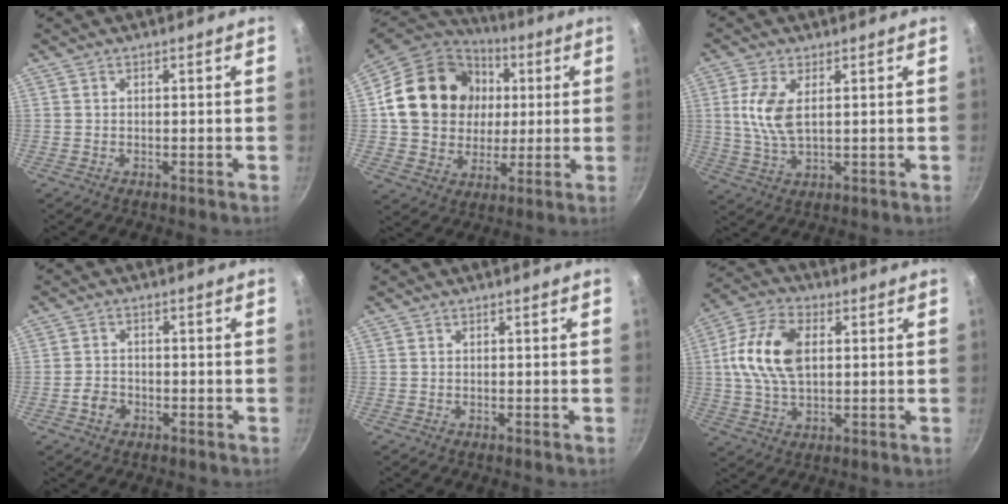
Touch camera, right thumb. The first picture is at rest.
{"total": 21.8, "force": [3.6, 18.3, 11.3], "torque": [-0.184, 0.020, 0.063]}
{"total": 7.7, "force": [1.7, 3.8, 6.5], "torque": [-0.135, -0.004, 0.037]}
{"total": 3.2, "force": [-1.6, 2.5, 1.4], "torque": [-0.020, 0.020, -0.028]}
{"total": 0.0}
{"total": 13.5, "force": [2.1, 8.1, 10.6], "torque": [-0.191, 0.013, 0.030]}